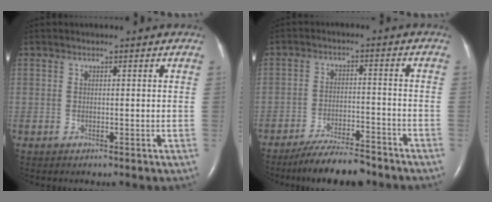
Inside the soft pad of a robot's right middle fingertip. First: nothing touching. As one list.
[{"total": 9.3, "force": [-8.3, 1.2, 3.9], "torque": [-0.061, -0.014, -0.139]}]